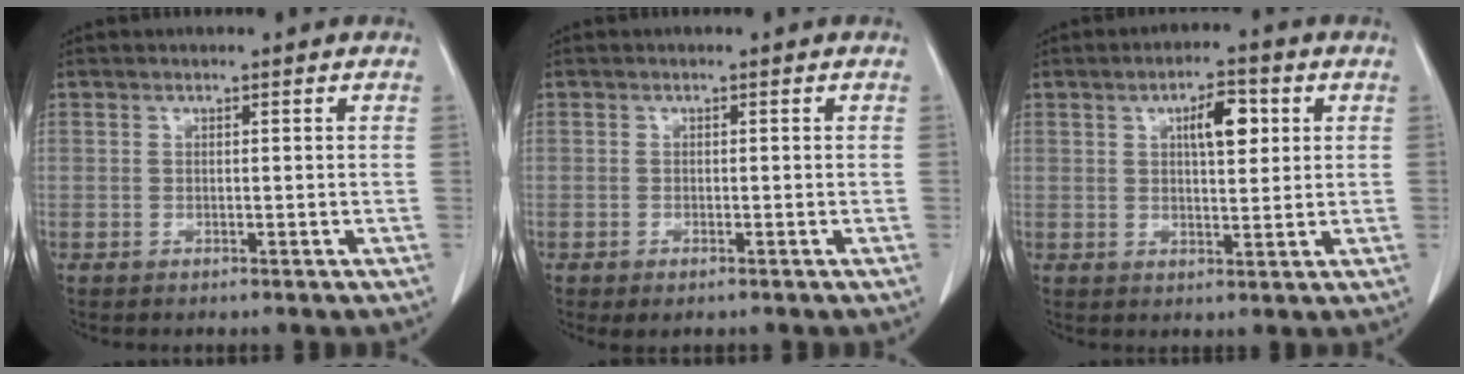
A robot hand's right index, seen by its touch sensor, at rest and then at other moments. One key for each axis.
{"total": 1.5, "fx": -1.0, "fy": 0.4, "fz": 1.0, "tx": -0.014, "ty": -0.005, "tz": -0.013}
{"total": 5.9, "fx": 2.0, "fy": 2.0, "fz": 5.2, "tx": -0.085, "ty": 0.008, "tz": 0.034}